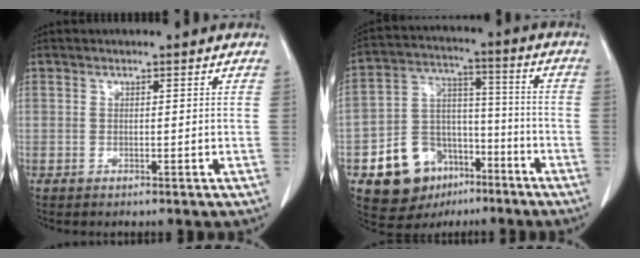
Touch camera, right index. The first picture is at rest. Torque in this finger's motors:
{"motor_torque": [0.27, -0.27, -0.06, -0.10]}